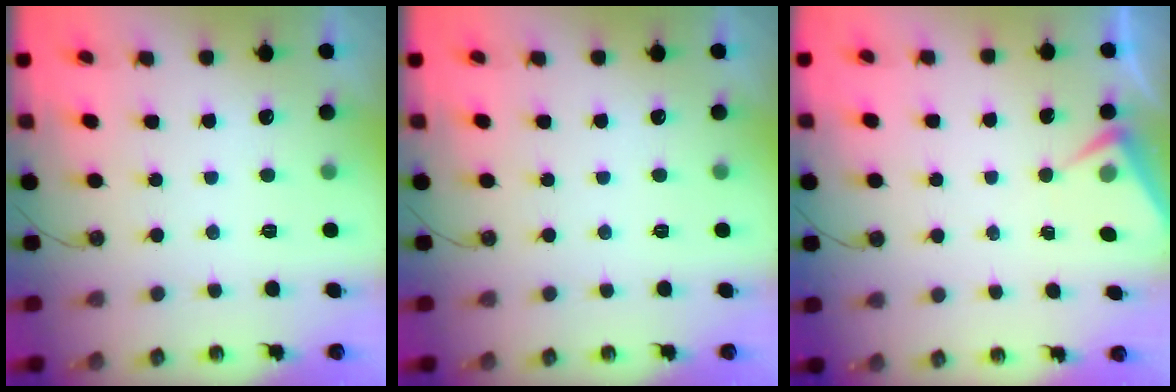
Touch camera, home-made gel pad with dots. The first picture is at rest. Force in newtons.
{"total": 0.0}
{"total": 4.4, "press": 4.3, "slide": 0.5}